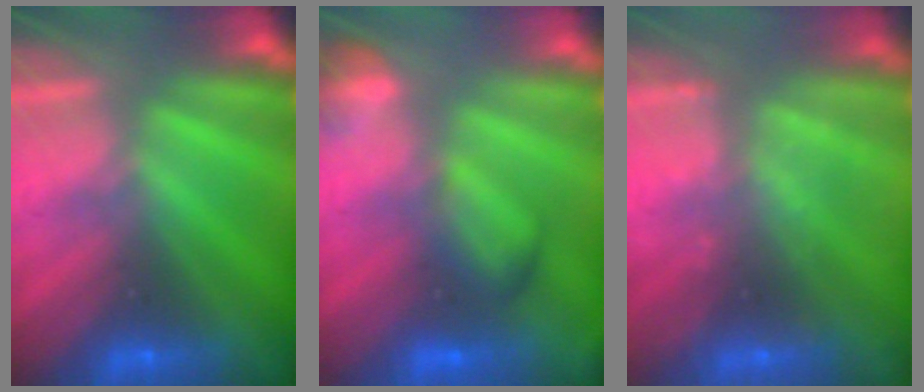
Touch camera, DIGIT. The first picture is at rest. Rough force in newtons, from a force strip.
{"total": 2.6}
{"total": 2.3}